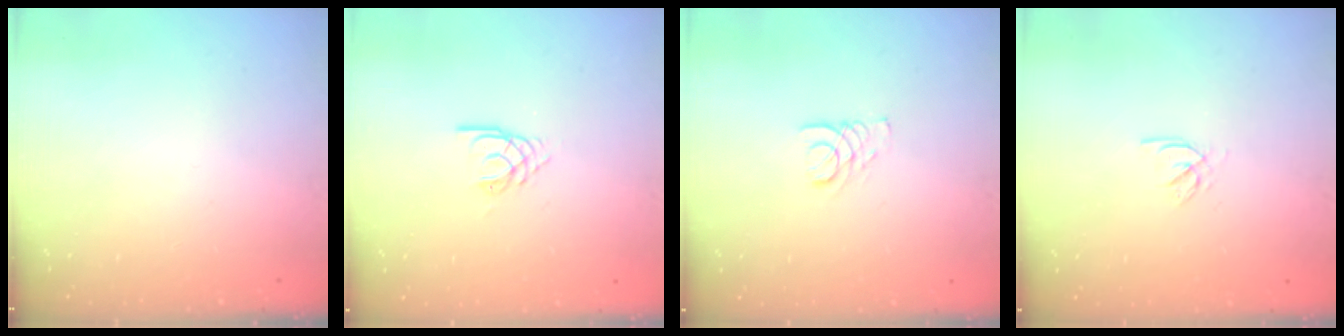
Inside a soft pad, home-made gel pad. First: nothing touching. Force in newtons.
{"total": 2.8, "press": 2.8, "slide": 0.3}
{"total": 1.9, "press": 1.9, "slide": 0.2}
{"total": 2.3, "press": 2.2, "slide": 0.3}